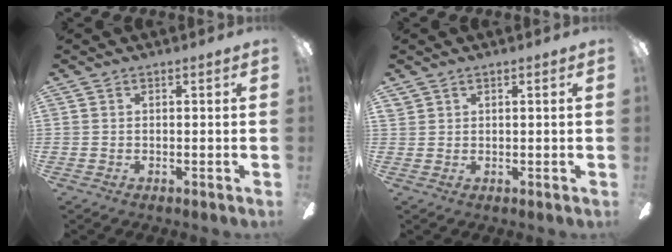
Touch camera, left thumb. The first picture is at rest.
{"total": 0.8, "force": [0.7, 0.3, 0.3], "torque": [-0.008, -0.001, 0.014]}